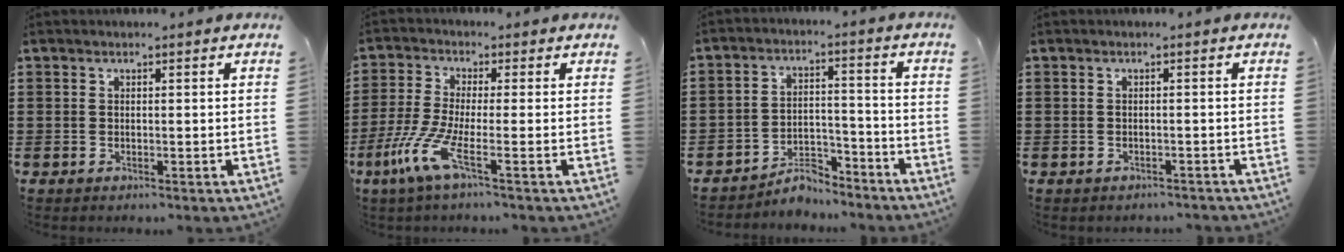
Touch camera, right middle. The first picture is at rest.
{"total": 6.7, "force": [-2.9, 0.4, 6.0], "torque": [-0.145, -0.020, -0.062]}
{"total": 6.1, "force": [-5.8, 1.7, 0.8], "torque": [-0.011, 0.019, -0.114]}
{"total": 0.8, "force": [-0.8, 0.2, 0.1], "torque": [-0.006, -0.002, -0.017]}